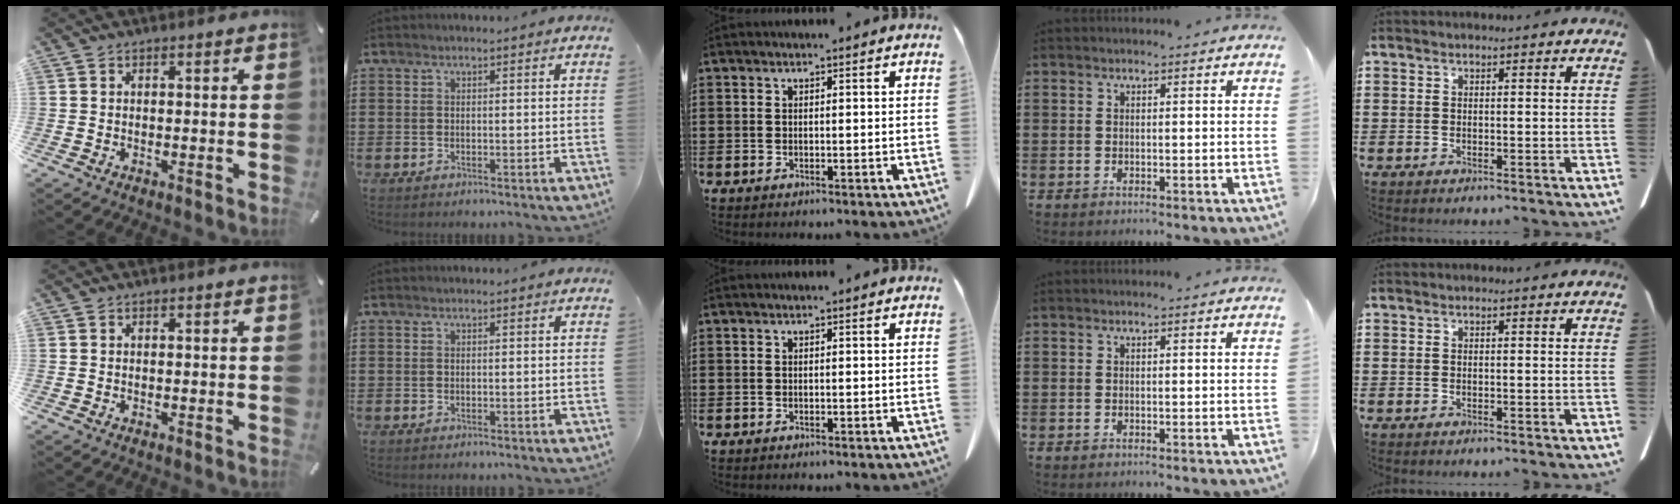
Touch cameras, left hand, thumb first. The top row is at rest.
{}